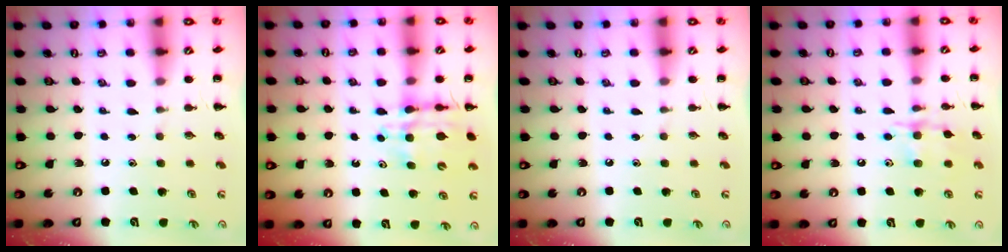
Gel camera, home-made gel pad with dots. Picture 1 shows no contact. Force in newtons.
{"total": 9.5, "press": 9.0, "slide": 3.2}
{"total": 0.0}
{"total": 10.4, "press": 10.4, "slide": 0.5}